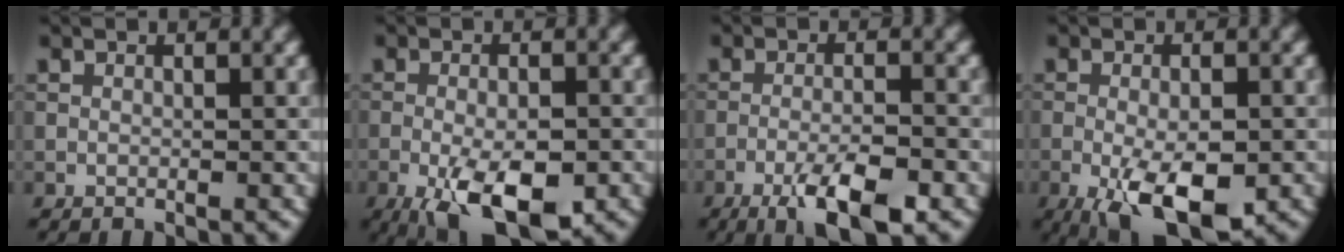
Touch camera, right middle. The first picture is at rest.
{"total": 8.4, "force": [-3.8, 3.2, 6.8], "torque": [-0.116, -0.010, -0.058]}
{"total": 5.8, "force": [-3.4, 1.1, 4.5], "torque": [-0.080, 0.001, -0.059]}
{"total": 7.8, "force": [-3.2, 2.9, 6.5], "torque": [-0.112, -0.013, -0.047]}